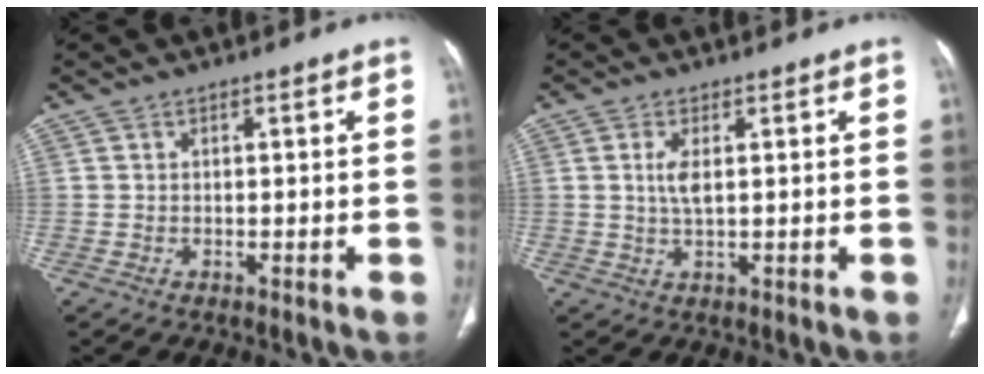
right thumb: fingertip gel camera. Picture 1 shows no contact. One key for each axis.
{"total": 3.2, "fx": 0.7, "fy": 1.1, "fz": 2.9, "tx": -0.070, "ty": -0.002, "tz": 0.018}